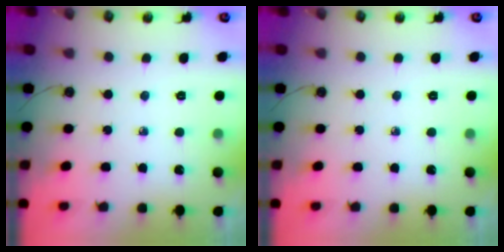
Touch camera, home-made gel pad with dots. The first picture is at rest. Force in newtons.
{"total": 0.0}